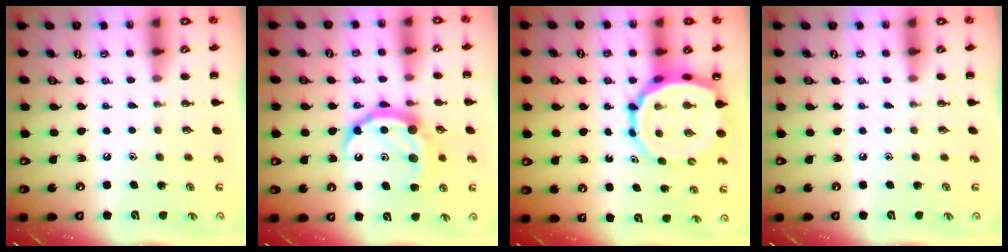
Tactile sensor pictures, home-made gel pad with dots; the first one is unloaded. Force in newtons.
{"total": 13.7, "press": 13.7, "slide": 0.9}
{"total": 12.7, "press": 12.2, "slide": 3.3}
{"total": 0.0}